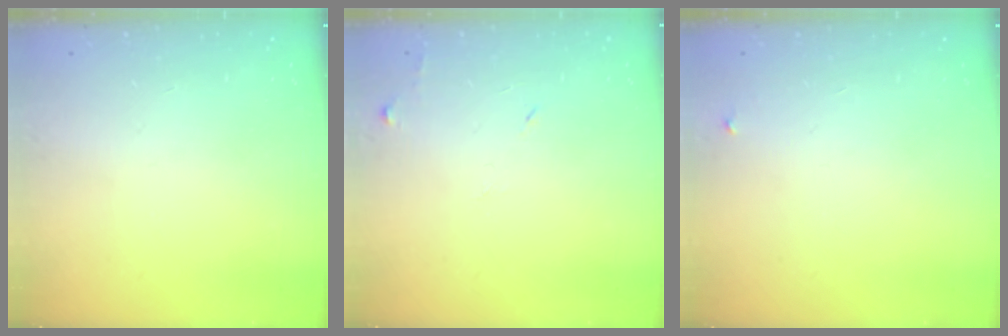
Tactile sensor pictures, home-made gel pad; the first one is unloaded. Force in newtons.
{"total": 6.3, "press": 6.2, "slide": 0.7}
{"total": 2.1, "press": 2.1, "slide": 0.1}